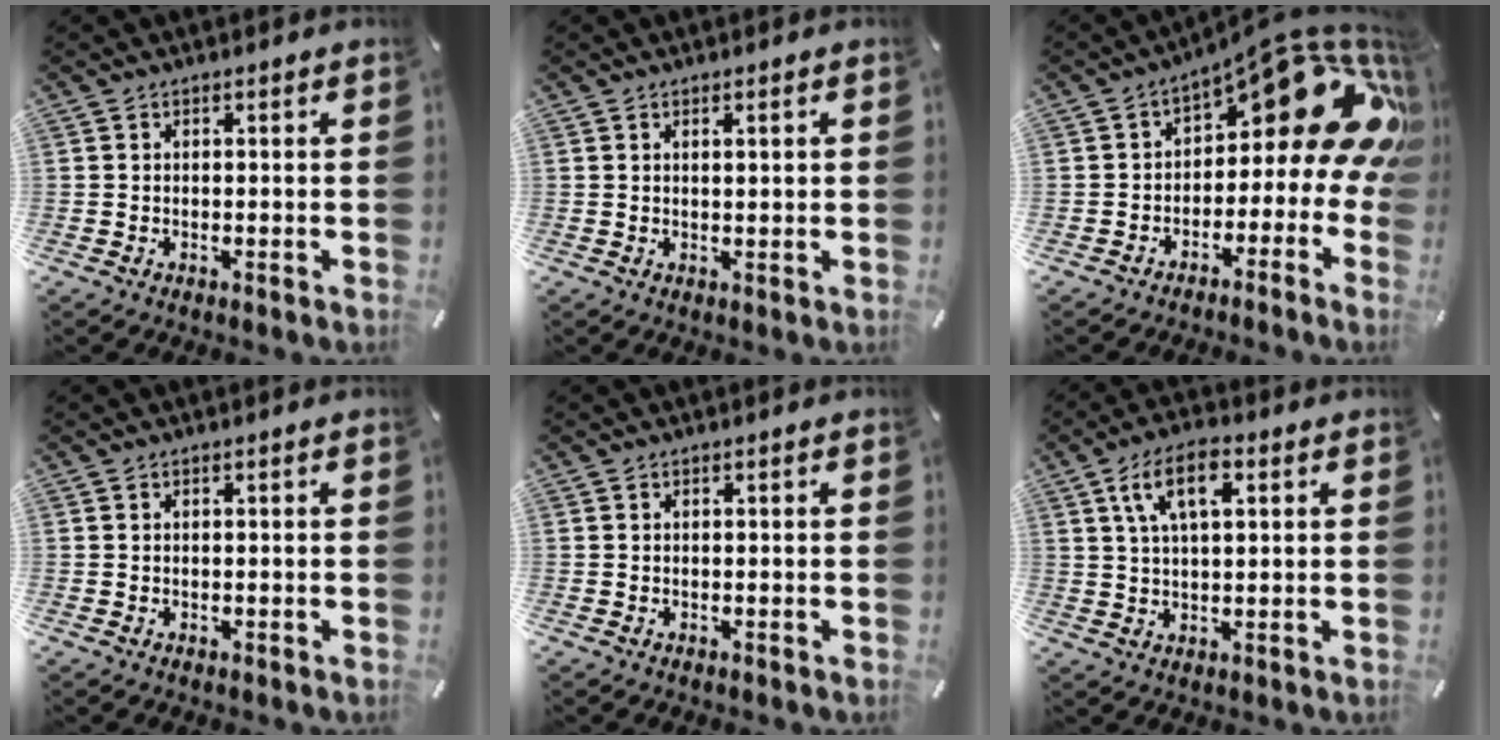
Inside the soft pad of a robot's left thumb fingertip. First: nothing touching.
{"total": 1.3, "force": [0.7, 0.1, 1.1], "torque": [-0.021, -0.001, 0.012]}
{"total": 17.0, "force": [7.1, 7.4, 13.5], "torque": [-0.172, -0.053, 0.112]}
{"total": 0.0}
{"total": 0.0}
{"total": 9.2, "force": [3.7, 4.2, 7.3], "torque": [-0.135, 0.004, 0.063]}